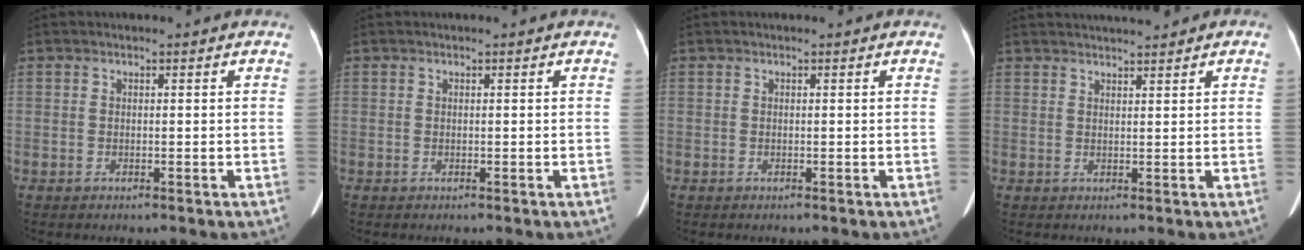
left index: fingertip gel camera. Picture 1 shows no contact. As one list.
[{"total": 0.0}, {"total": 0.0}, {"total": 4.4, "force": [4.0, 0.5, 1.8], "torque": [-0.022, 0.024, 0.060]}]